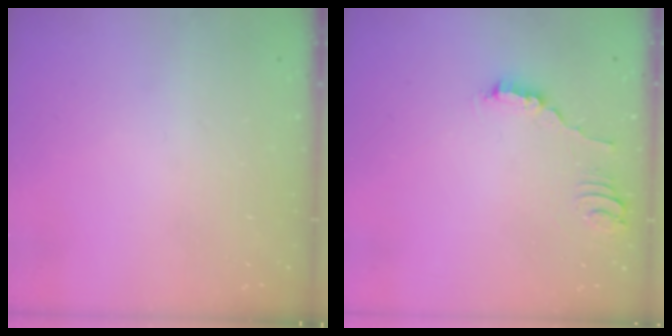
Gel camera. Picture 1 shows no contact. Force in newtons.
{"total": 3.8, "press": 3.8, "slide": 0.3}